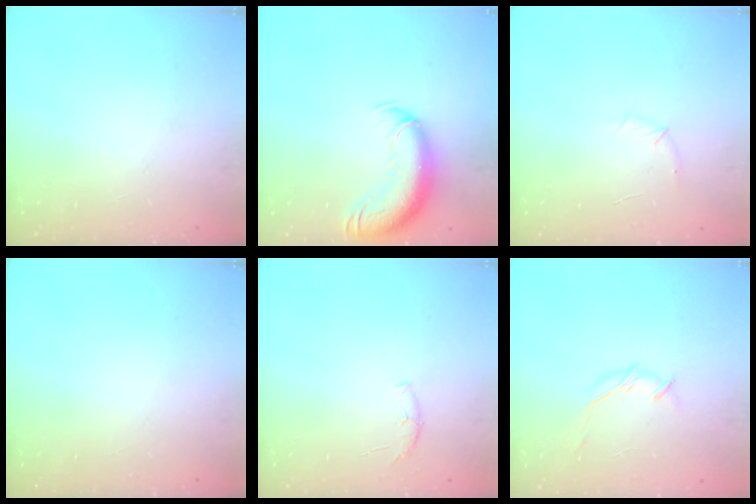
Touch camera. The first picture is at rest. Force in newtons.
{"total": 15.2, "press": 14.8, "slide": 3.6}
{"total": 5.0, "press": 4.8, "slide": 1.4}
{"total": 0.0}
{"total": 5.6, "press": 5.5, "slide": 1.1}
{"total": 4.7, "press": 4.5, "slide": 1.1}